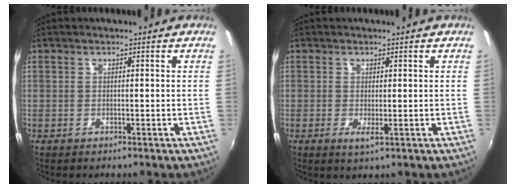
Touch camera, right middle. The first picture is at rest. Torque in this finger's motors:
{"motor_torque": [0.54, -0.77, 0.05, 0.02]}